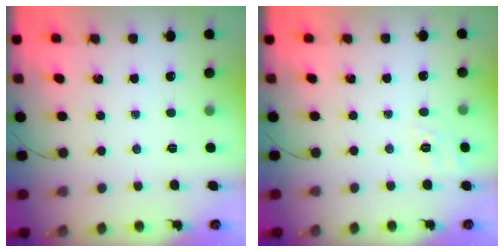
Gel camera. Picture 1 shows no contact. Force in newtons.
{"total": 7.6, "press": 7.5, "slide": 1.4}